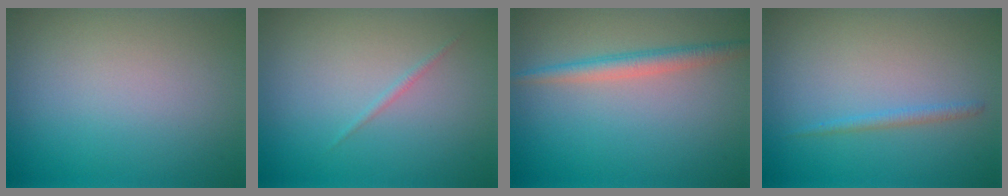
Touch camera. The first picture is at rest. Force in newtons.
{"total": 0.5, "press": 0.5, "slide": 0.0}
{"total": 2.5, "press": 2.5, "slide": 0.1}
{"total": 1.0, "press": 1.0, "slide": 0.1}